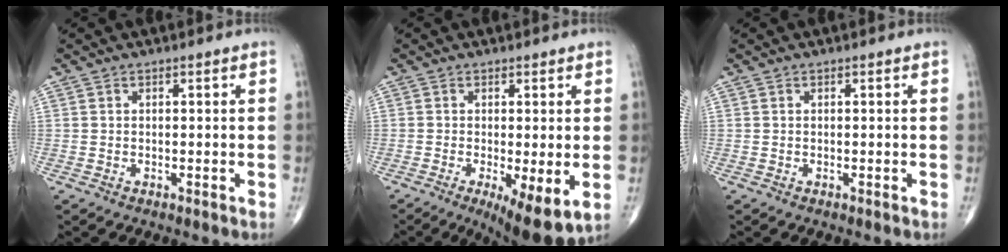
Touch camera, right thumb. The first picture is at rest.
{"total": 9.3, "force": [-2.6, 2.7, 8.5], "torque": [-0.133, -0.024, -0.036]}
{"total": 0.0}